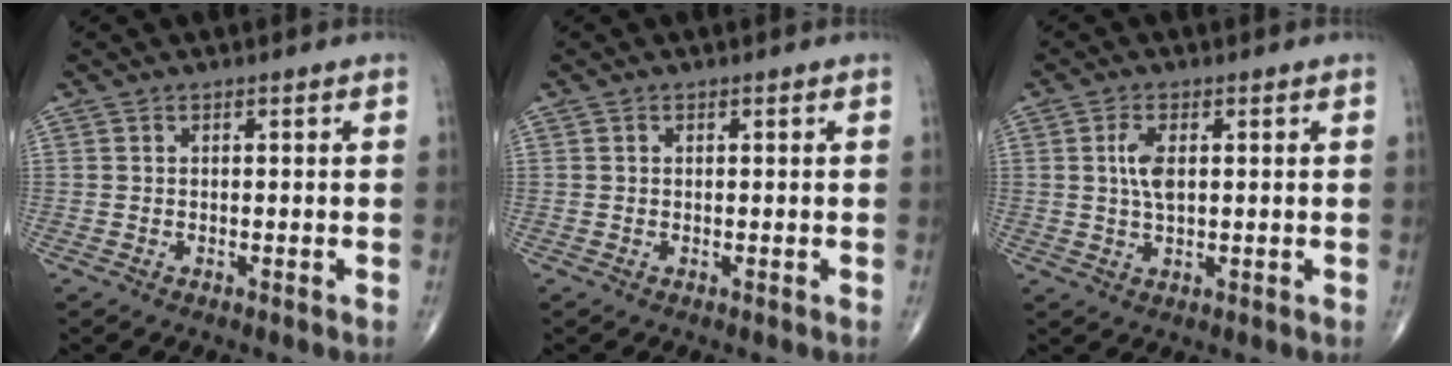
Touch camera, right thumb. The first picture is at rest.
{"total": 0.0}
{"total": 4.4, "force": [0.8, 2.0, 3.9], "torque": [-0.080, -0.001, 0.014]}